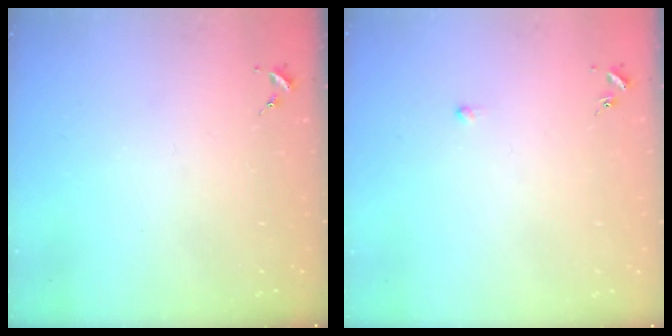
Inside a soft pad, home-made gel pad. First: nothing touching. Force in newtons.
{"total": 2.9, "press": 2.8, "slide": 0.6}